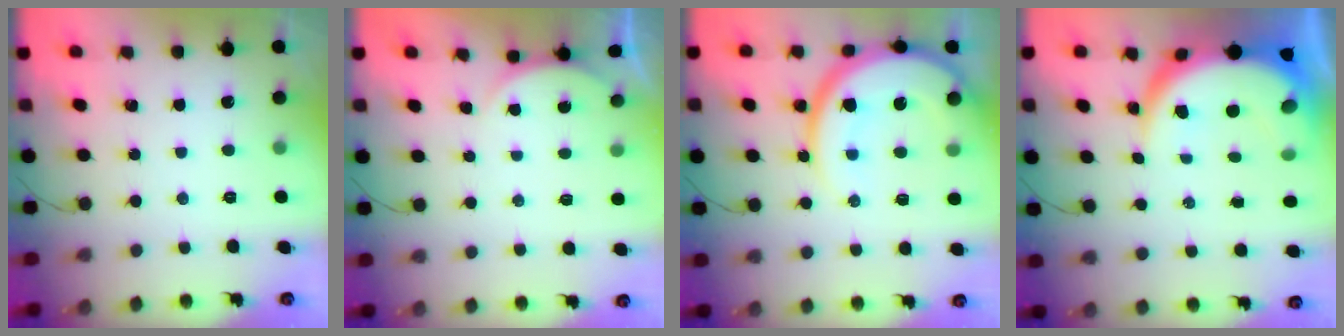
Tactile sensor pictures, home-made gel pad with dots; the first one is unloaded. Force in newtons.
{"total": 2.3, "press": 2.3, "slide": 0.5}
{"total": 16.4, "press": 16.4, "slide": 1.5}
{"total": 11.0, "press": 10.9, "slide": 1.1}